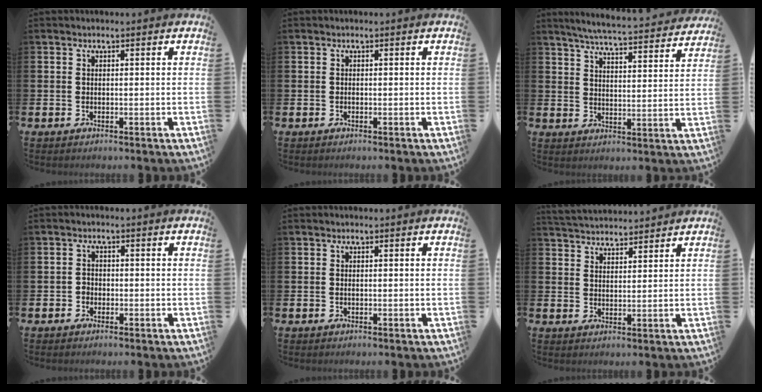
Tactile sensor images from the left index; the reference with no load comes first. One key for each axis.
{"total": 0.0}
{"total": 5.9, "fx": 5.7, "fy": 0.1, "fz": 1.6, "tx": -0.047, "ty": -0.042, "tz": 0.096}
{"total": 1.3, "fx": -0.6, "fy": 1.1, "fz": 0.3, "tx": 0.001, "ty": 0.001, "tz": -0.016}
{"total": 0.0}
{"total": 3.7, "fx": 3.7, "fy": 0.4, "fz": -0.1, "tx": -0.008, "ty": -0.022, "tz": 0.067}